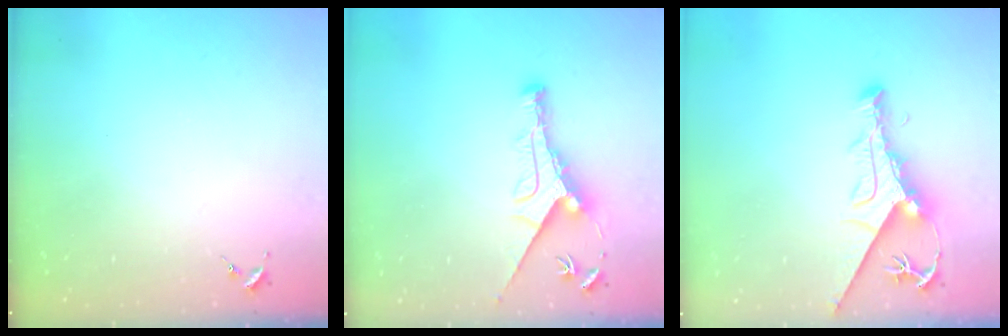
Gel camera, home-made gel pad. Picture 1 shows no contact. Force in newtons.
{"total": 10.1, "press": 10.0, "slide": 0.4}
{"total": 11.0, "press": 10.9, "slide": 1.4}